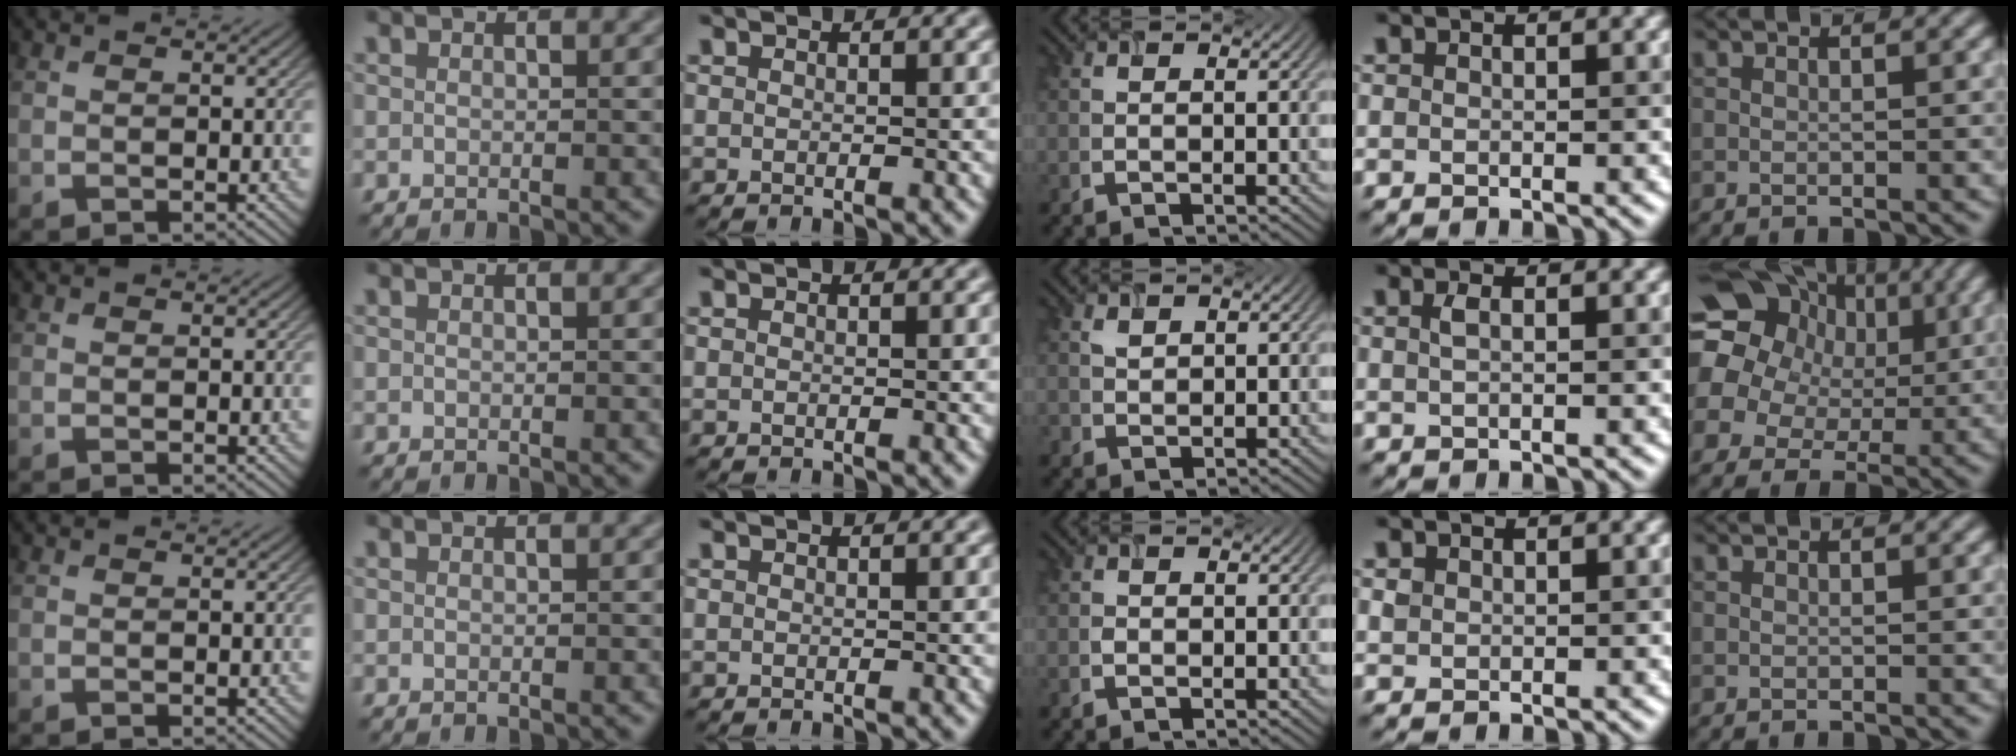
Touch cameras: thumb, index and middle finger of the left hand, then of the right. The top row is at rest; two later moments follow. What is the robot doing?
{"motion": "insert", "object": "airpods case & airpods"}